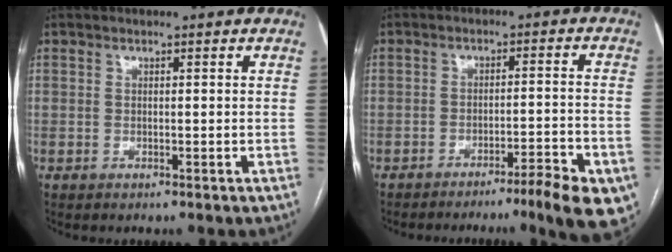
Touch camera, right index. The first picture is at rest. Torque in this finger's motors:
{"motor_torque": [0.93, -1.10, -0.01, -0.01]}